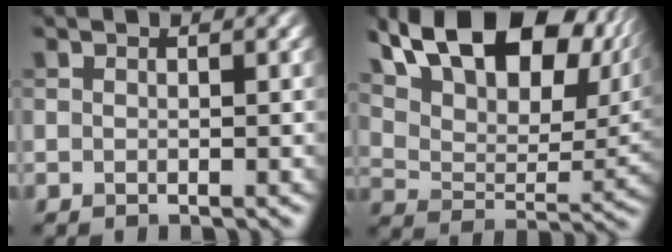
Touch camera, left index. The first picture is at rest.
{"total": 15.8, "force": [9.5, 7.9, 9.7], "torque": [-0.164, 0.024, 0.162]}